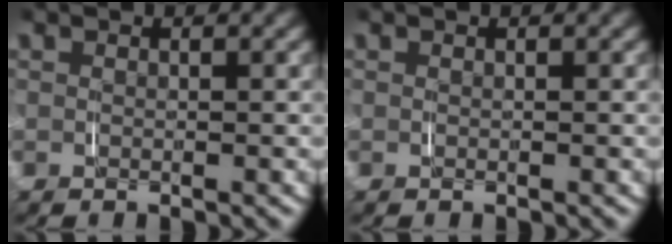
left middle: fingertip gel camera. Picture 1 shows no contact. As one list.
[{"total": 0.0}]